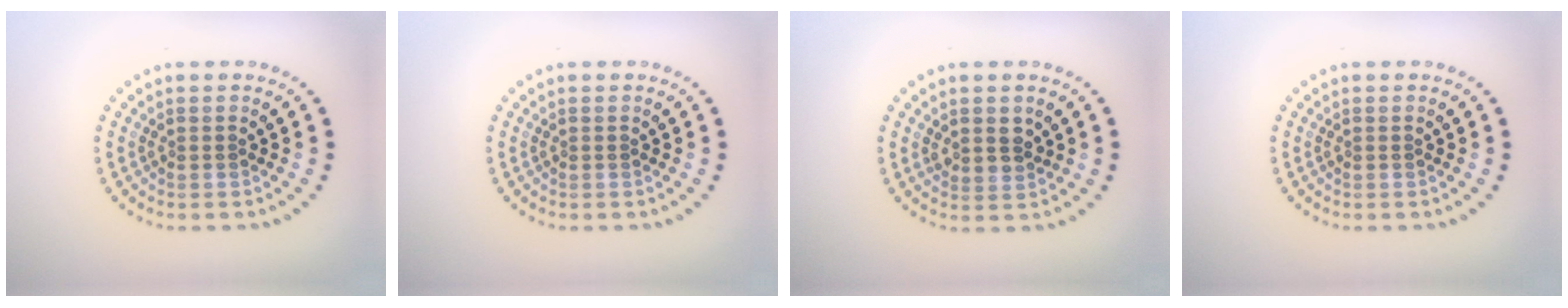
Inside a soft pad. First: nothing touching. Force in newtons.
{"total": 0.0}
{"total": 1.9, "press": 1.7, "slide": 0.8}
{"total": 0.0}